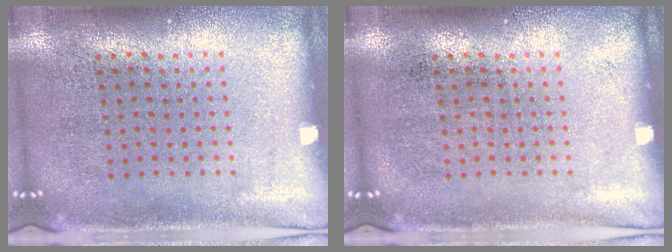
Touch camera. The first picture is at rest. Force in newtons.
{"total": 0.0}